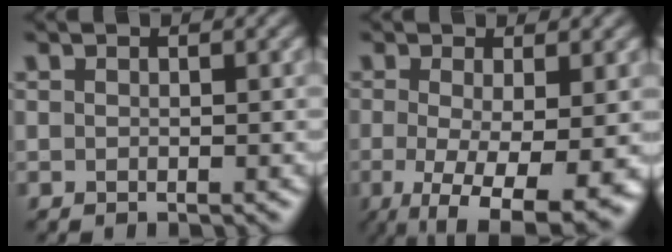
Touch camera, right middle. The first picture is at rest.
{"total": 7.9, "force": [-2.3, 2.3, 7.2], "torque": [-0.130, -0.022, -0.028]}